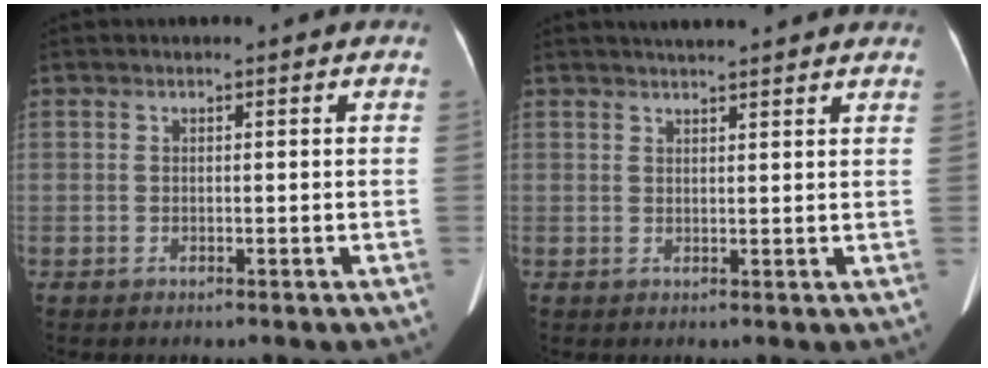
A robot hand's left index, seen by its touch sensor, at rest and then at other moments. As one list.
[{"total": 8.7, "force": [7.8, 0.7, 3.8], "torque": [-0.053, 0.028, 0.089]}]